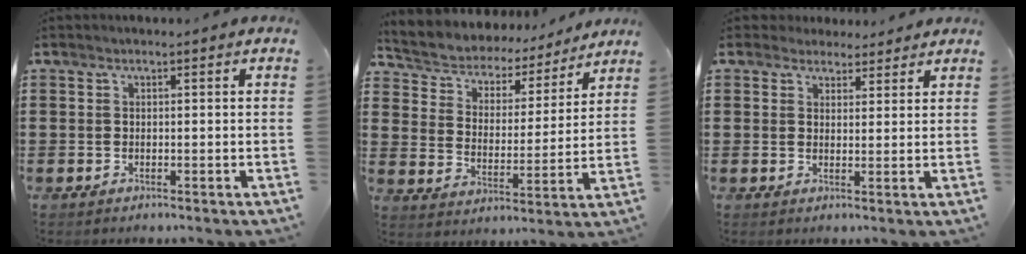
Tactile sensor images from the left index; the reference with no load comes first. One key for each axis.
{"total": 4.5, "fx": 4.3, "fy": 1.1, "fz": -0.3, "tx": -0.024, "ty": -0.036, "tz": 0.068}
{"total": 3.0, "fx": 2.6, "fy": 1.4, "fz": 0.1, "tx": -0.013, "ty": 0.005, "tz": 0.050}